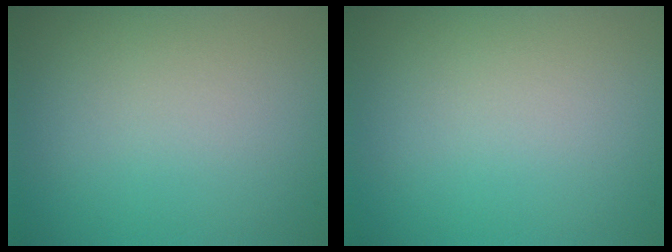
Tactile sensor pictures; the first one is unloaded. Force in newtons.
{"total": 0.0}